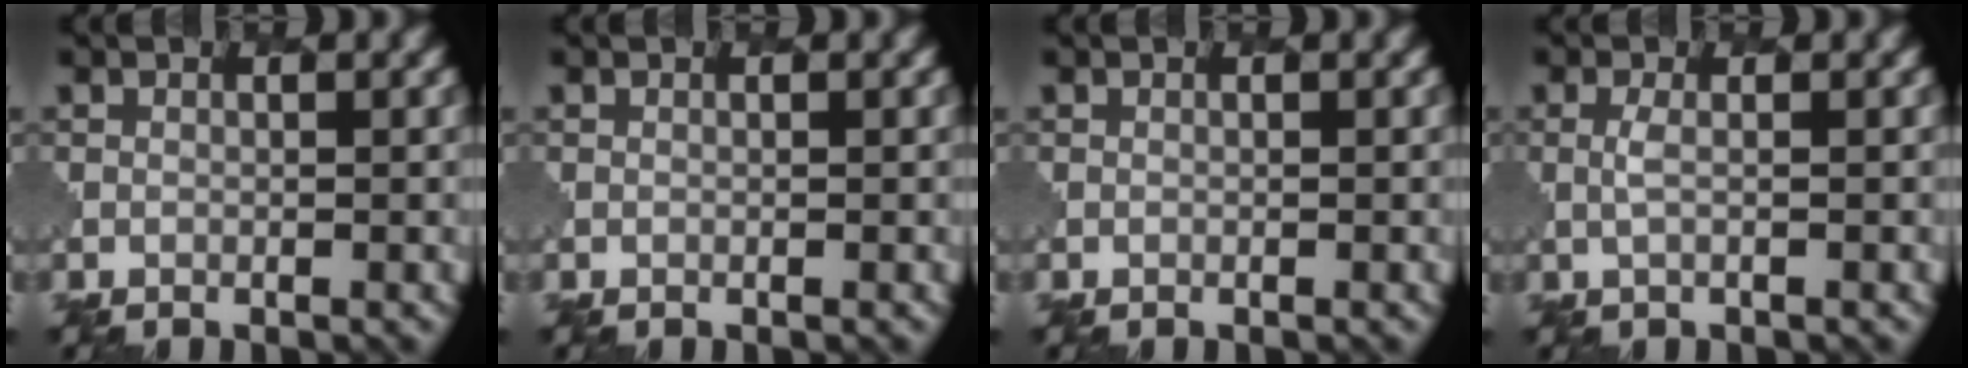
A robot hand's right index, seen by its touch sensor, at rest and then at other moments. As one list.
[{"total": 0.0}, {"total": 0.0}, {"total": 1.2, "force": [0.4, 0.3, 1.1], "torque": [-0.020, -0.001, 0.006]}]